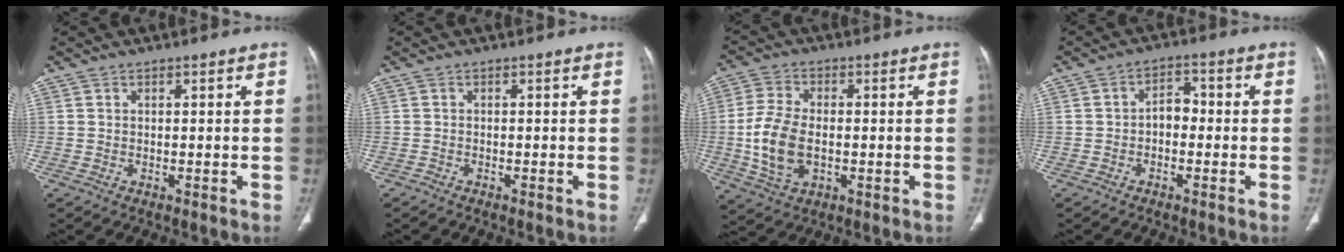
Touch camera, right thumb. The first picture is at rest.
{"total": 0.5, "force": [-0.5, 0.1, 0.2], "torque": [-0.010, -0.002, -0.011]}
{"total": 10.8, "force": [-1.1, 6.4, 8.5], "torque": [-0.176, 0.004, -0.018]}
{"total": 4.0, "force": [-0.8, 2.8, 2.7], "torque": [-0.026, 0.021, -0.024]}